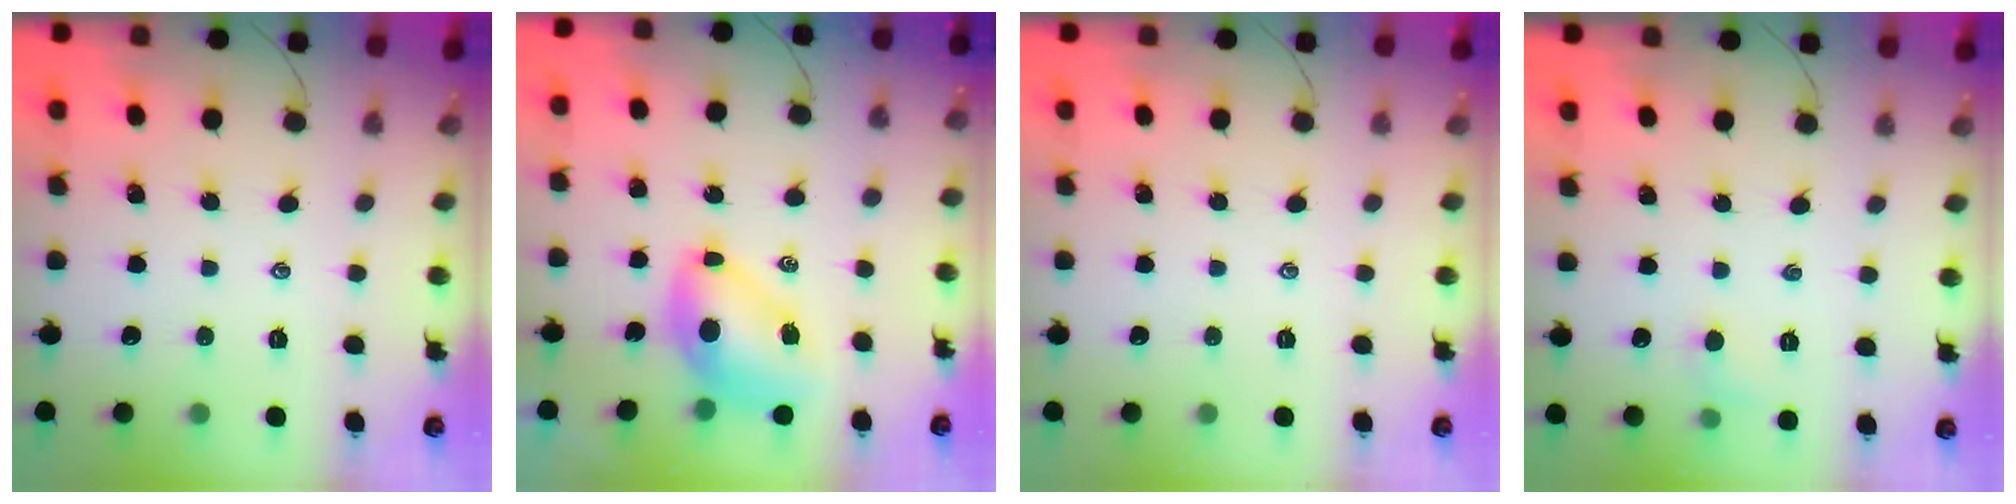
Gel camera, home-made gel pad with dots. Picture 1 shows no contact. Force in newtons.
{"total": 8.1, "press": 7.9, "slide": 2.0}
{"total": 0.0}
{"total": 4.8, "press": 4.6, "slide": 1.3}